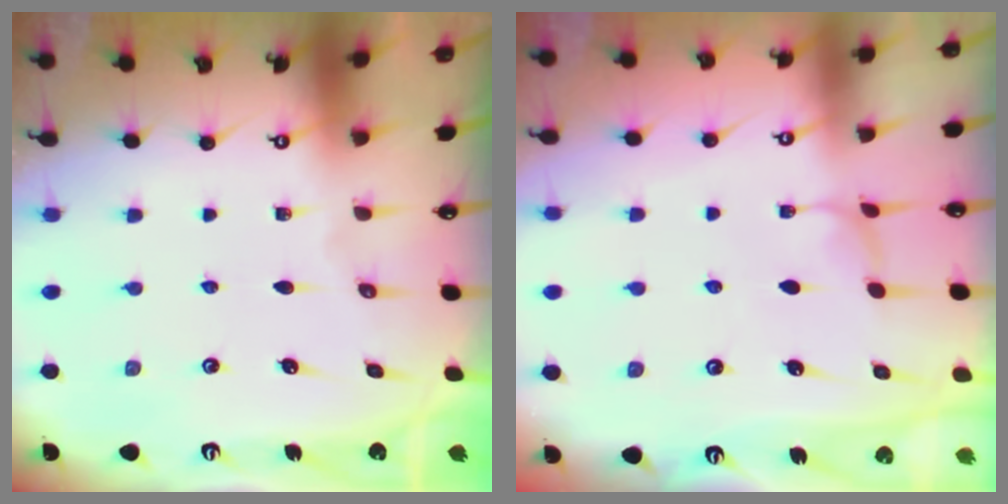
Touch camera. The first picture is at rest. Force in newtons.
{"total": 2.4, "press": 2.4, "slide": 0.4}